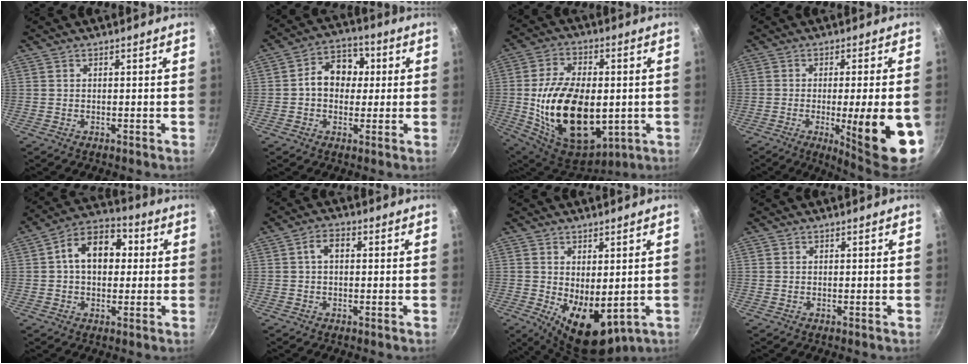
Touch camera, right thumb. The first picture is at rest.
{"total": 9.5, "force": [0.8, 7.6, 5.7], "torque": [-0.047, 0.021, -0.003]}
{"total": 23.5, "force": [-1.6, 14.4, 18.5], "torque": [-0.311, -0.004, -0.009]}
{"total": 15.7, "force": [-4.1, 2.8, 14.9], "torque": [-0.193, -0.002, -0.049]}
{"total": 11.9, "force": [1.7, 8.3, 8.3], "torque": [-0.086, 0.025, 0.008]}
{"total": 3.3, "force": [0.5, 2.1, 2.5], "torque": [-0.042, 0.010, 0.003]}
{"total": 9.7, "force": [-0.7, 5.5, 8.0], "torque": [-0.093, -0.021, 0.009]}
{"total": 0.0}